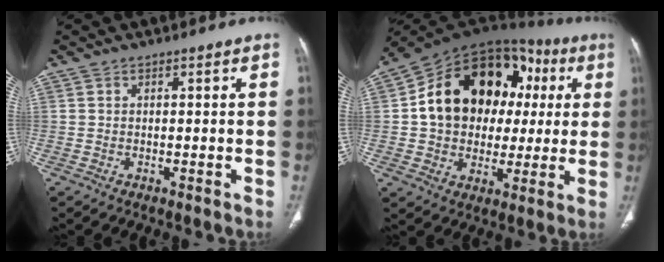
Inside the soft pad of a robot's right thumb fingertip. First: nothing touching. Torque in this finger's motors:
{"motor_torque": [2.27, 2.74, 1.33, -0.07, 0.19]}